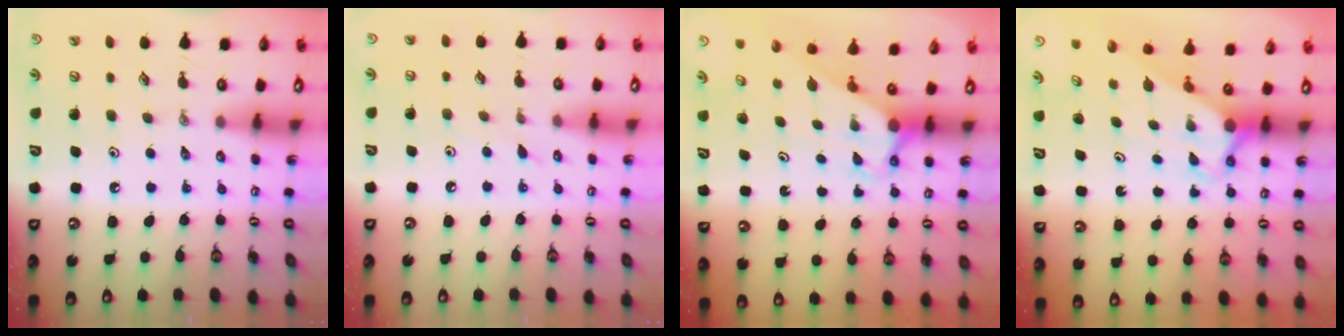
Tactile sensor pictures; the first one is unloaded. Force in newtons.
{"total": 4.1, "press": 4.1, "slide": 0.5}
{"total": 2.9, "press": 2.9, "slide": 0.0}
{"total": 2.6, "press": 2.6, "slide": 0.0}